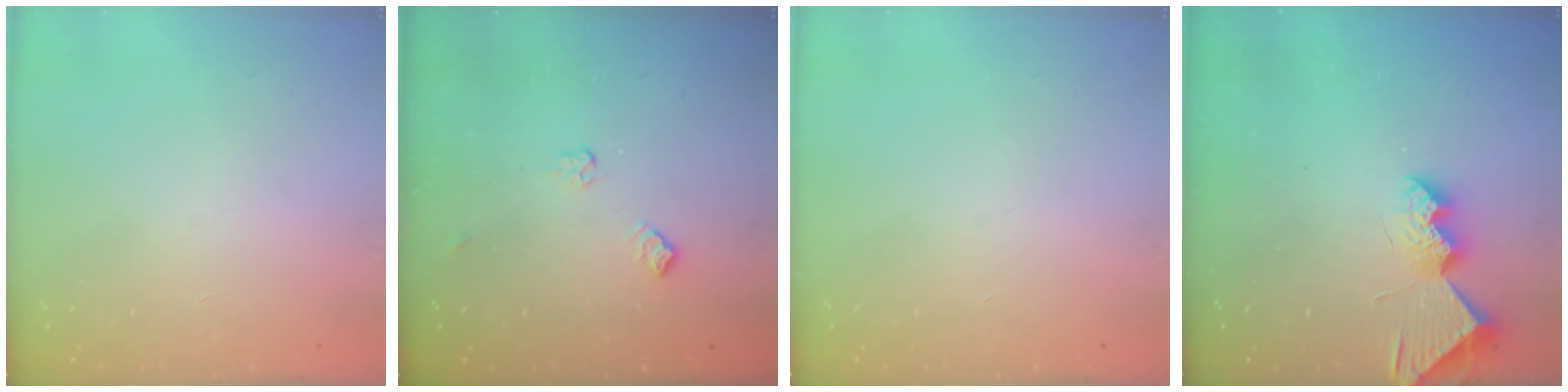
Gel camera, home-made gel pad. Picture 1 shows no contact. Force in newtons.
{"total": 6.7, "press": 6.7, "slide": 0.9}
{"total": 0.0}
{"total": 9.4, "press": 9.4, "slide": 0.6}